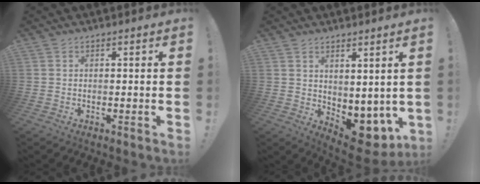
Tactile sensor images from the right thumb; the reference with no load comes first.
{"total": 5.5, "force": [0.7, 4.2, 3.5], "torque": [-0.021, -0.027, 0.024]}